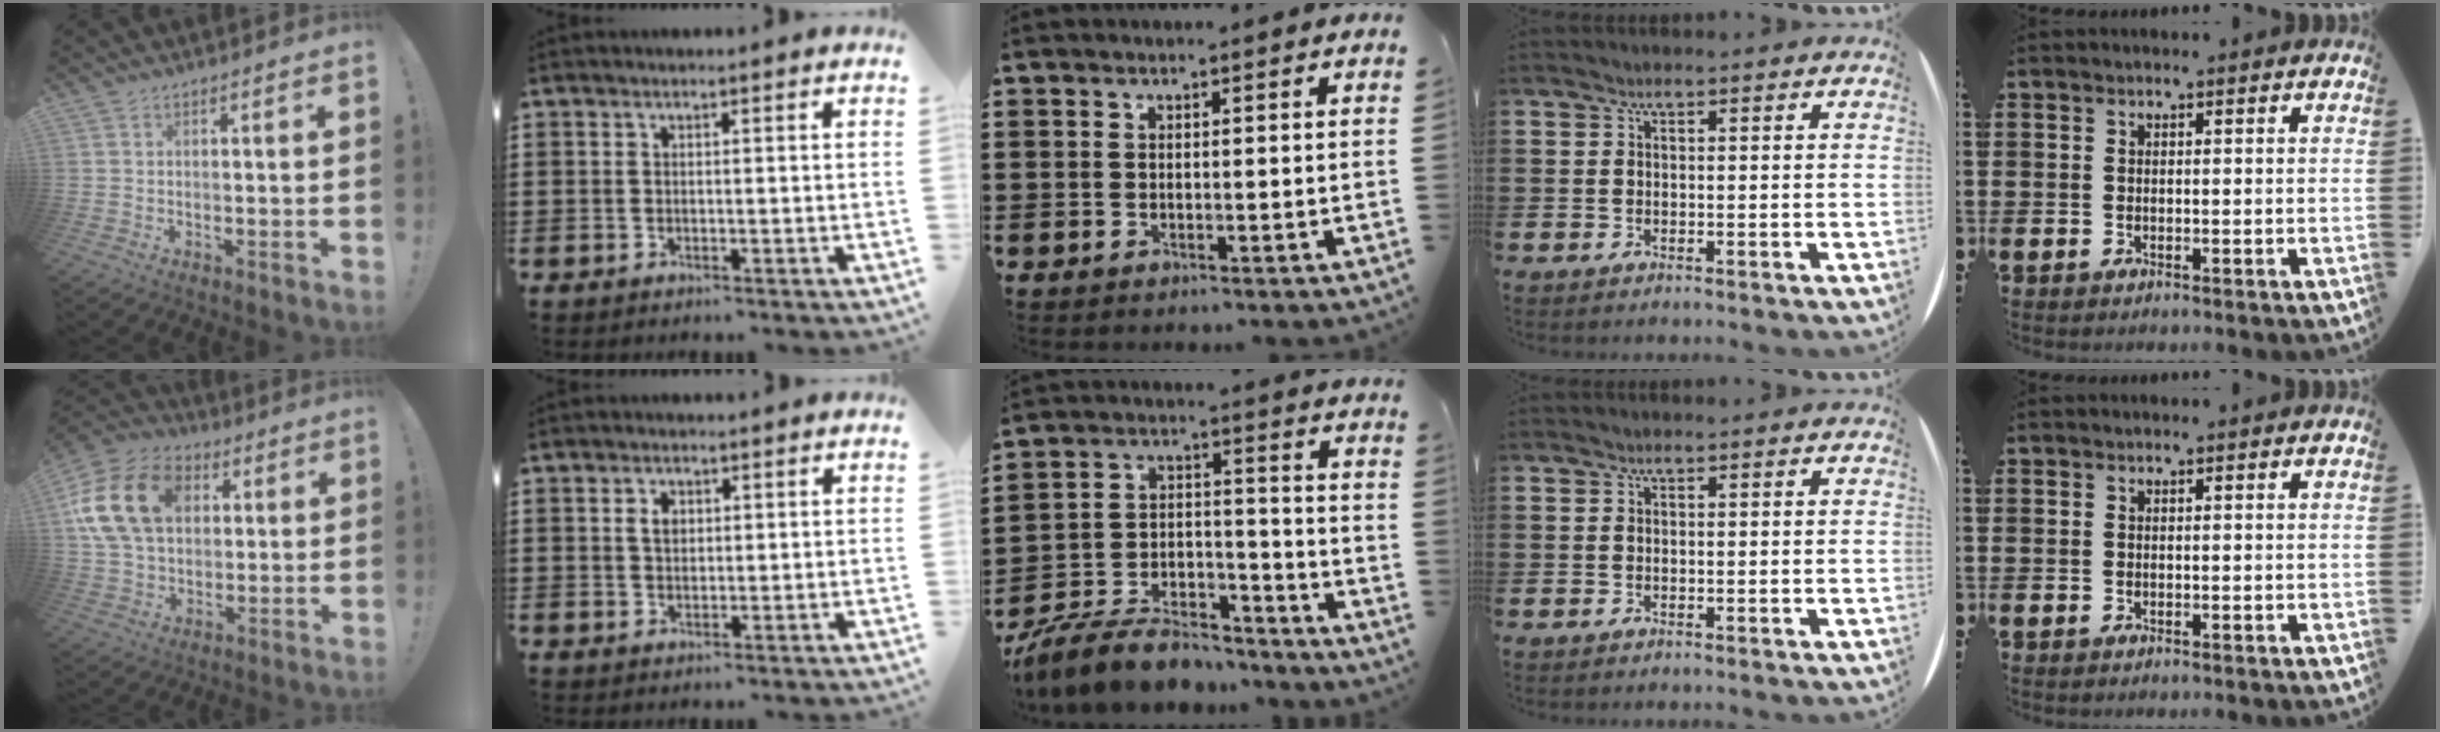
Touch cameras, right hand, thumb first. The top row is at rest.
{"thumb": {"total": 20.3, "force": [5.3, 14.6, 13.1], "torque": [-0.231, 0.001, 0.102]}, "index": {"total": 2.4, "force": [0.6, 1.6, 1.6], "torque": [-0.037, 0.009, 0.011]}, "middle": {"total": 10.2, "force": [-9.2, 2.7, 3.3], "torque": [-0.060, 0.029, -0.176]}}